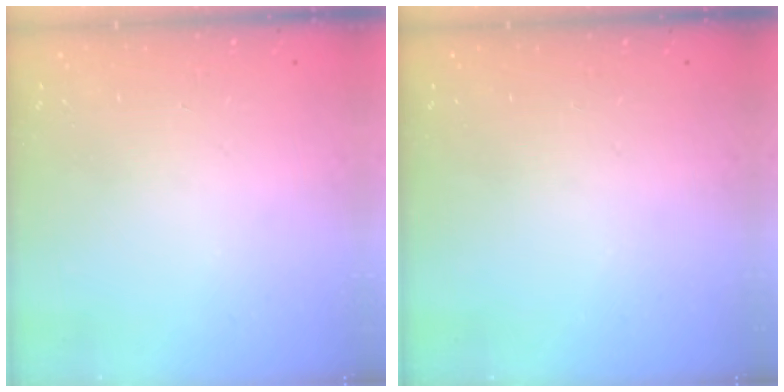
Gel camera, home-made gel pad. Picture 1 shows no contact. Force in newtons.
{"total": 0.0}